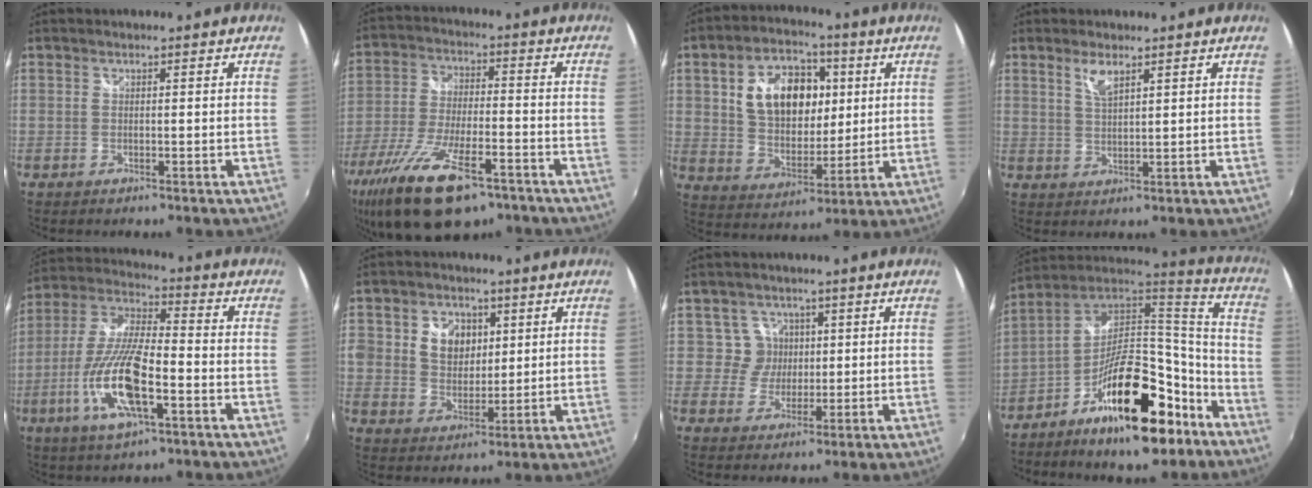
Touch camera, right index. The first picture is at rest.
{"total": 20.3, "force": [-12.7, 7.5, 13.9], "torque": [-0.283, -0.054, -0.218]}
{"total": 15.8, "force": [3.9, 10.4, 11.3], "torque": [-0.207, 0.024, 0.075]}
{"total": 3.5, "force": [2.1, 0.9, 2.6], "torque": [-0.047, 0.000, 0.040]}
{"total": 15.8, "force": [-5.6, 4.9, 13.9], "torque": [-0.293, -0.013, -0.109]}
{"total": 12.4, "force": [3.2, 10.4, 5.9], "torque": [-0.151, 0.028, 0.062]}
{"total": 4.2, "force": [0.9, 4.0, -0.1], "torque": [0.010, 0.013, 0.013]}
{"total": 22.0, "force": [-11.8, 9.0, 16.3], "torque": [-0.255, 0.031, -0.184]}